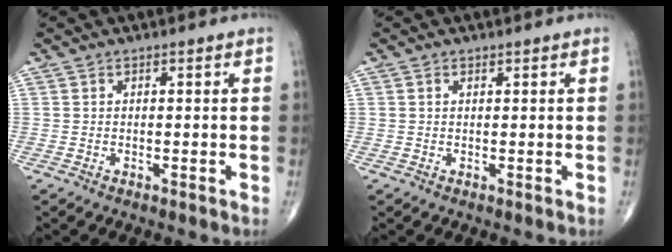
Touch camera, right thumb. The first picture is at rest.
{"total": 0.5, "force": [0.3, 0.3, 0.3], "torque": [-0.008, -0.001, 0.004]}